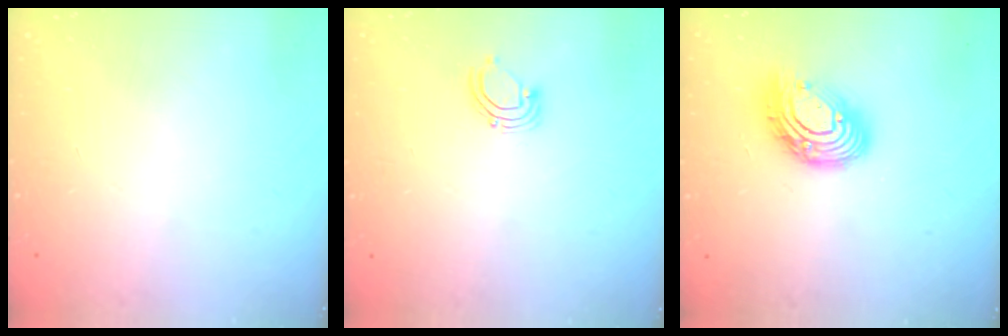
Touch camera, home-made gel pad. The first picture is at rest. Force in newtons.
{"total": 3.8, "press": 3.8, "slide": 0.3}
{"total": 12.4, "press": 12.4, "slide": 1.1}